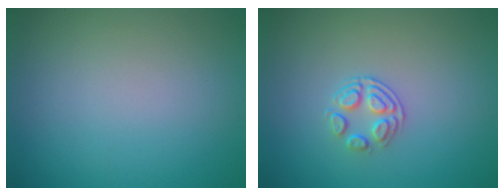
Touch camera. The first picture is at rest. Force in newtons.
{"total": 2.1, "press": 1.4, "slide": 1.5}